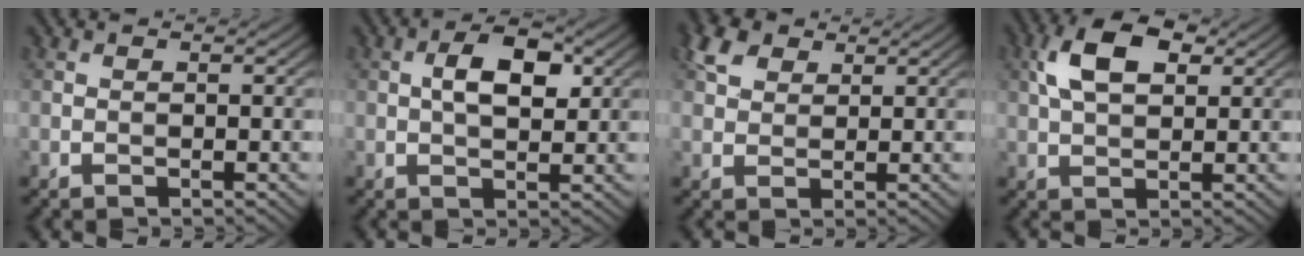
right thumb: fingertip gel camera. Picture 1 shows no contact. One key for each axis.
{"total": 5.5, "fx": 1.2, "fy": 2.8, "fz": 4.7, "tx": -0.083, "ty": 0.007, "tz": 0.018}
{"total": 4.5, "fx": 2.4, "fy": 3.1, "fz": 2.3, "tx": -0.056, "ty": 0.010, "tz": 0.047}
{"total": 7.6, "fx": 2.6, "fy": 4.2, "fz": 5.7, "tx": -0.119, "ty": 0.013, "tz": 0.042}